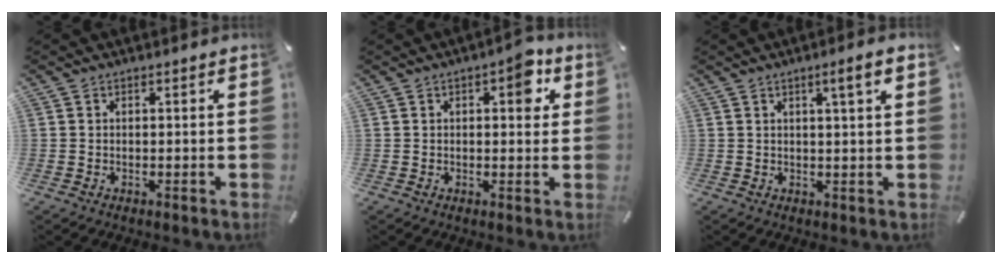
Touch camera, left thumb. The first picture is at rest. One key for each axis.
{"total": 6.8, "fx": 2.1, "fy": 3.5, "fz": 5.5, "tx": -0.048, "ty": -0.010, "tz": 0.021}
{"total": 4.6, "fx": 2.0, "fy": 0.3, "fz": 4.1, "tx": -0.067, "ty": -0.006, "tz": 0.029}